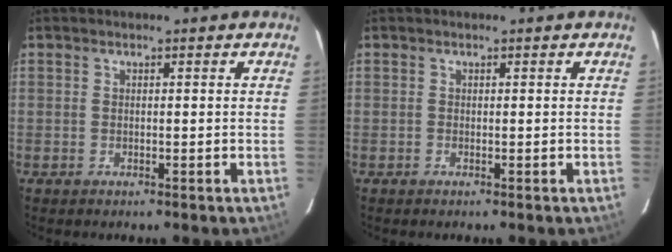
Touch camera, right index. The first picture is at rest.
{"total": 0.0}